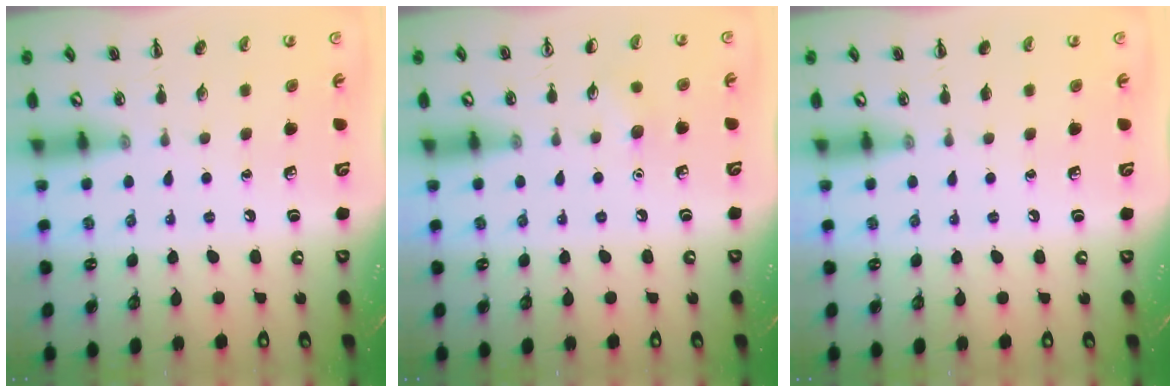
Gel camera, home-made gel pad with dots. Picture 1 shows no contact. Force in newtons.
{"total": 4.6, "press": 4.4, "slide": 1.3}
{"total": 0.0}